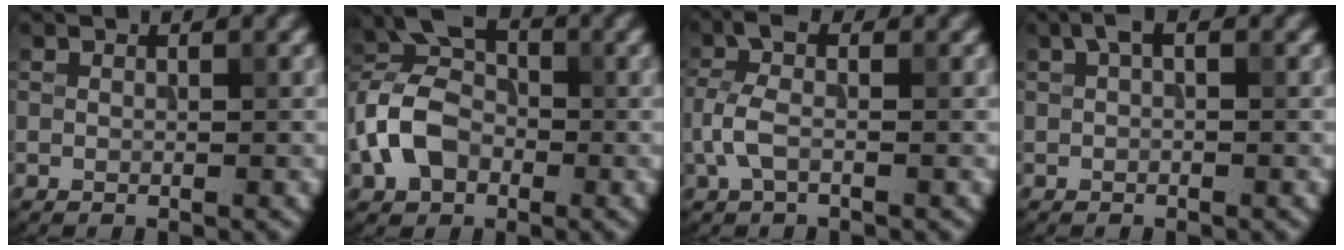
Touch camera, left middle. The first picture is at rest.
{"total": 7.1, "force": [-2.1, 5.0, 4.6], "torque": [-0.091, 0.017, -0.058]}
{"total": 3.0, "force": [-0.7, 1.3, 2.6], "torque": [-0.065, 0.008, -0.023]}
{"total": 1.2, "force": [0.4, 0.5, 1.0], "torque": [-0.019, 0.006, 0.006]}